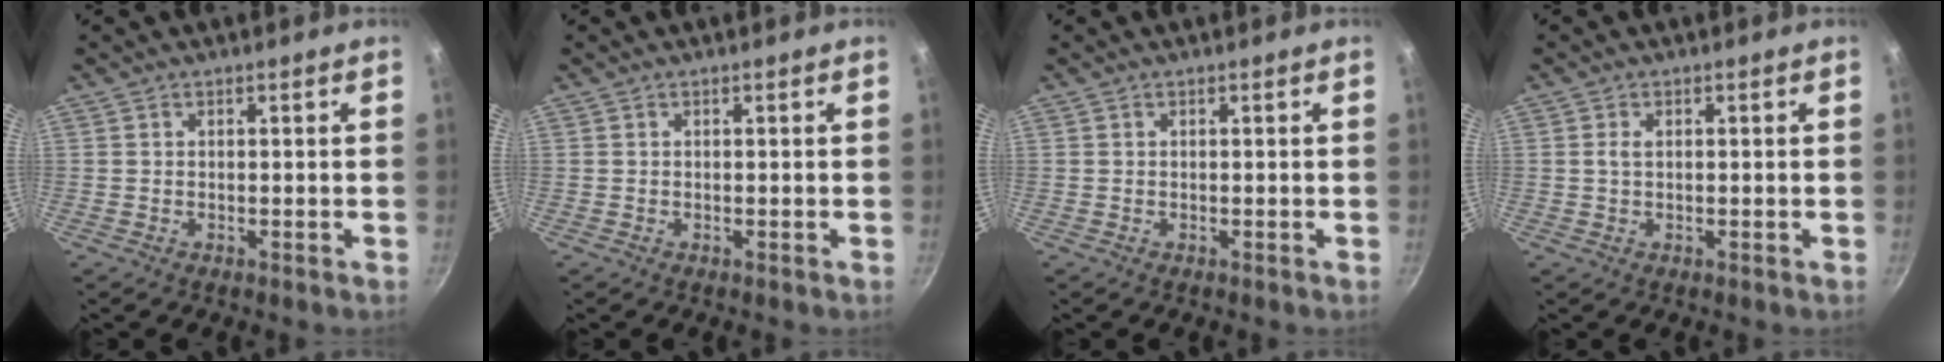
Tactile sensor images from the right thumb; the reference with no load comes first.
{"total": 0.0}
{"total": 0.0}
{"total": 1.5, "force": [0.2, 1.0, 1.2], "torque": [-0.020, 0.003, 0.003]}